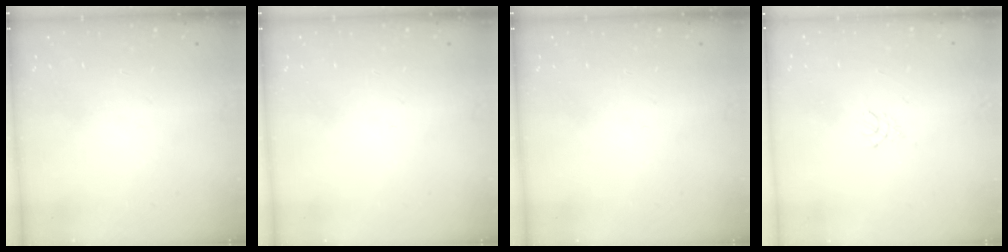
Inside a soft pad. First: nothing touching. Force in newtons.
{"total": 0.0}
{"total": 0.0}
{"total": 3.0, "press": 2.9, "slide": 0.6}